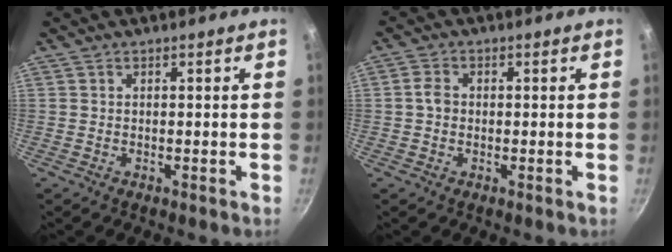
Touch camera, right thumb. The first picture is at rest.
{"total": 2.8, "force": [-0.1, 2.2, 1.7], "torque": [-0.028, 0.009, -0.007]}